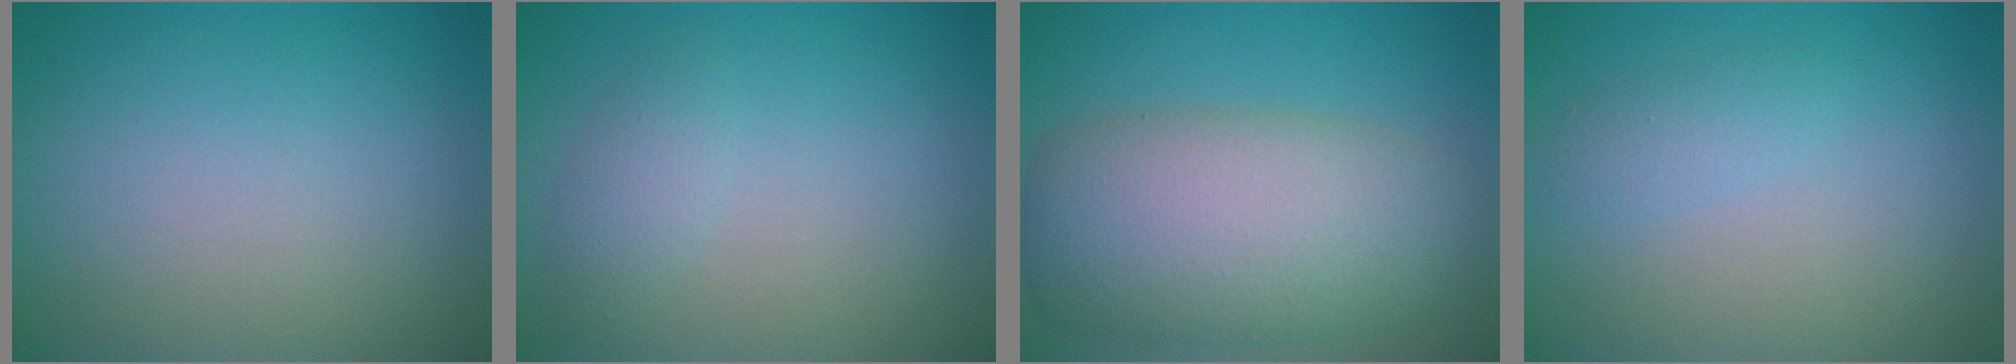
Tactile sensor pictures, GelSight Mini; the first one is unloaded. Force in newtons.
{"total": 1.6, "press": 1.6, "slide": 0.1}
{"total": 10.4, "press": 10.3, "slide": 0.5}
{"total": 1.3, "press": 1.3, "slide": 0.1}